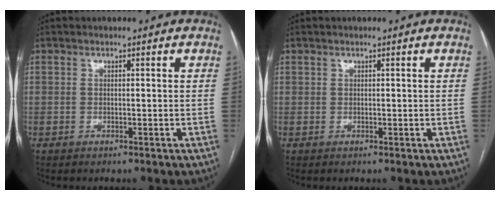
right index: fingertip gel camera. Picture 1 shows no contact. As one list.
[{"total": 0.0}]